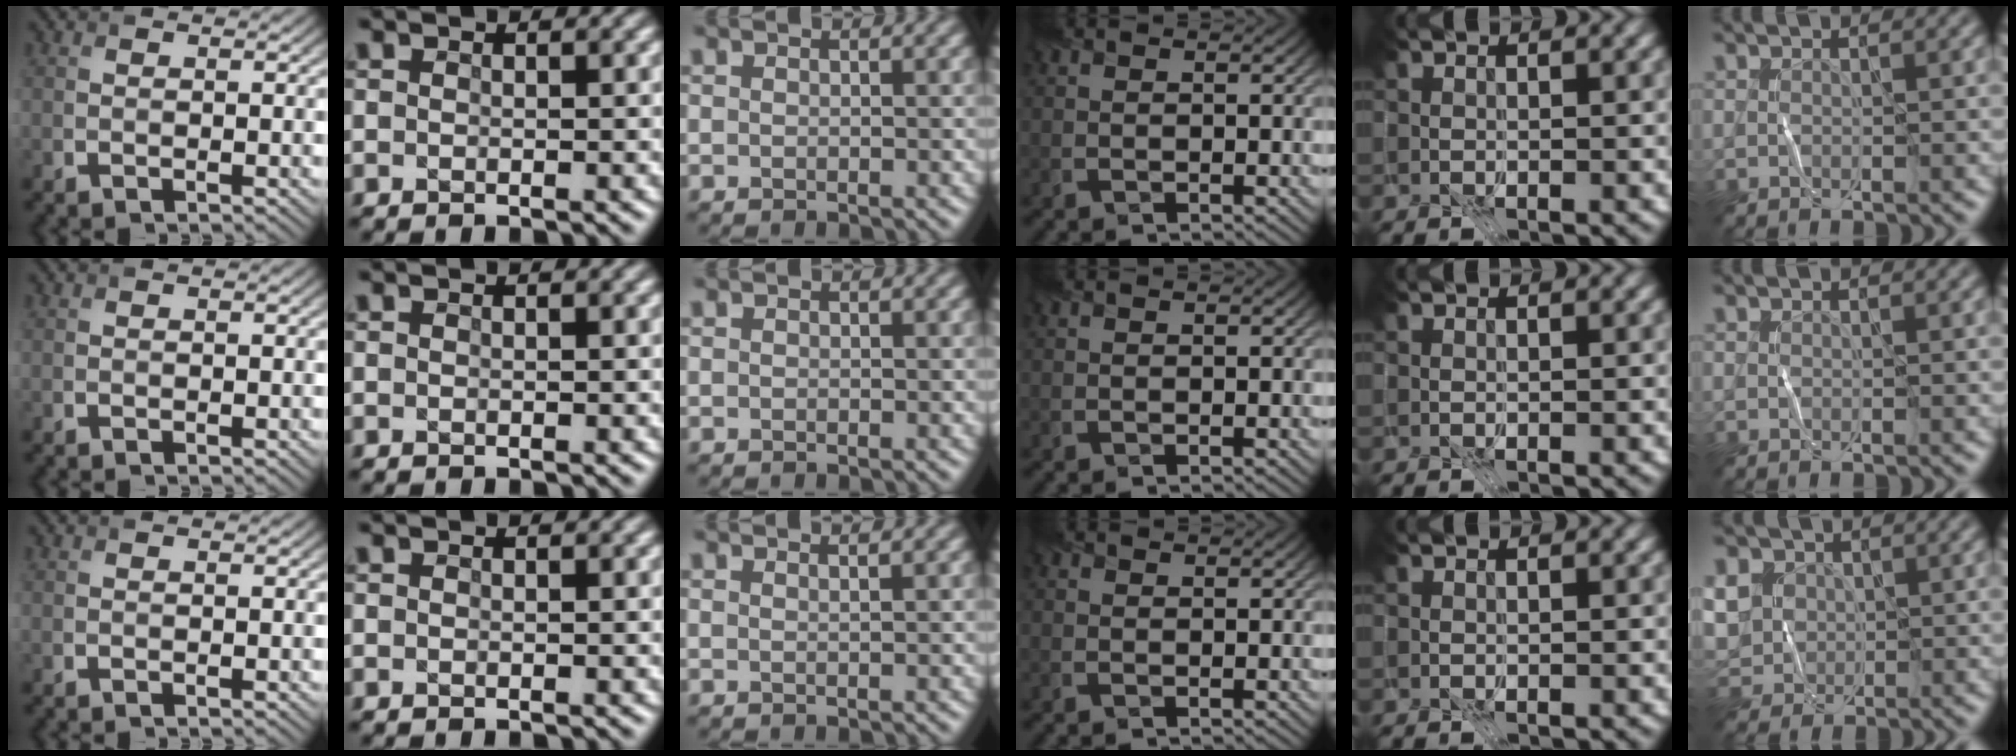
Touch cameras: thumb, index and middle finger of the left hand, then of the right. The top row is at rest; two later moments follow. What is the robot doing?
{"motion": "fold", "object": "coffee filter"}